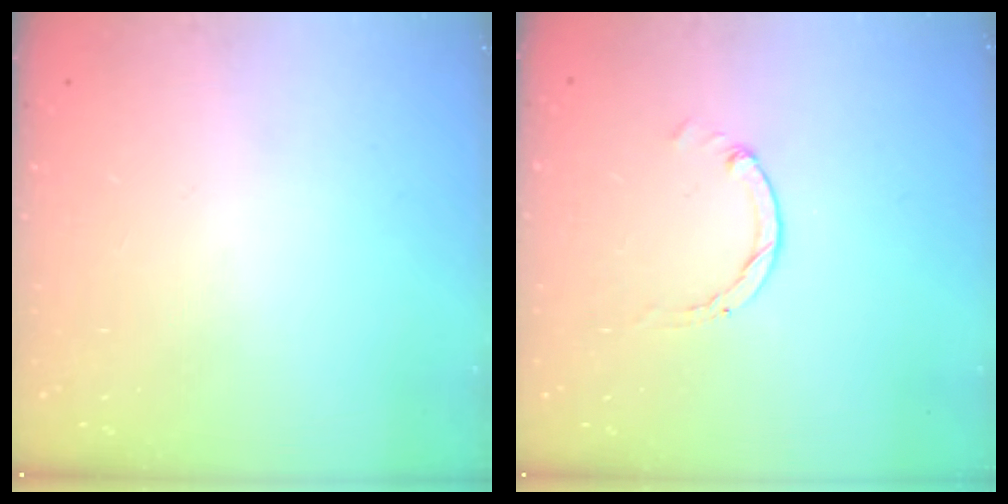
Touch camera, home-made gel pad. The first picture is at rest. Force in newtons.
{"total": 1.3, "press": 1.2, "slide": 0.2}